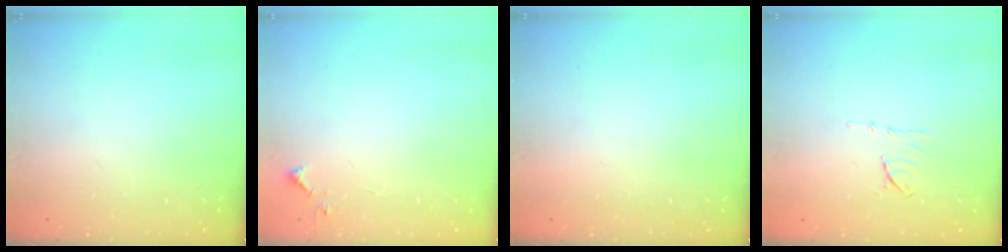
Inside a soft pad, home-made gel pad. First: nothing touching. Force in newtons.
{"total": 3.8, "press": 3.8, "slide": 0.5}
{"total": 1.5, "press": 1.5, "slide": 0.1}
{"total": 6.7, "press": 6.6, "slide": 0.9}